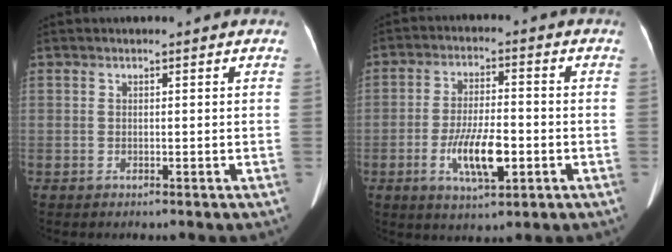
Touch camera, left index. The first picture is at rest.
{"total": 8.9, "force": [-2.9, 2.6, 8.0], "torque": [-0.157, -0.006, -0.047]}